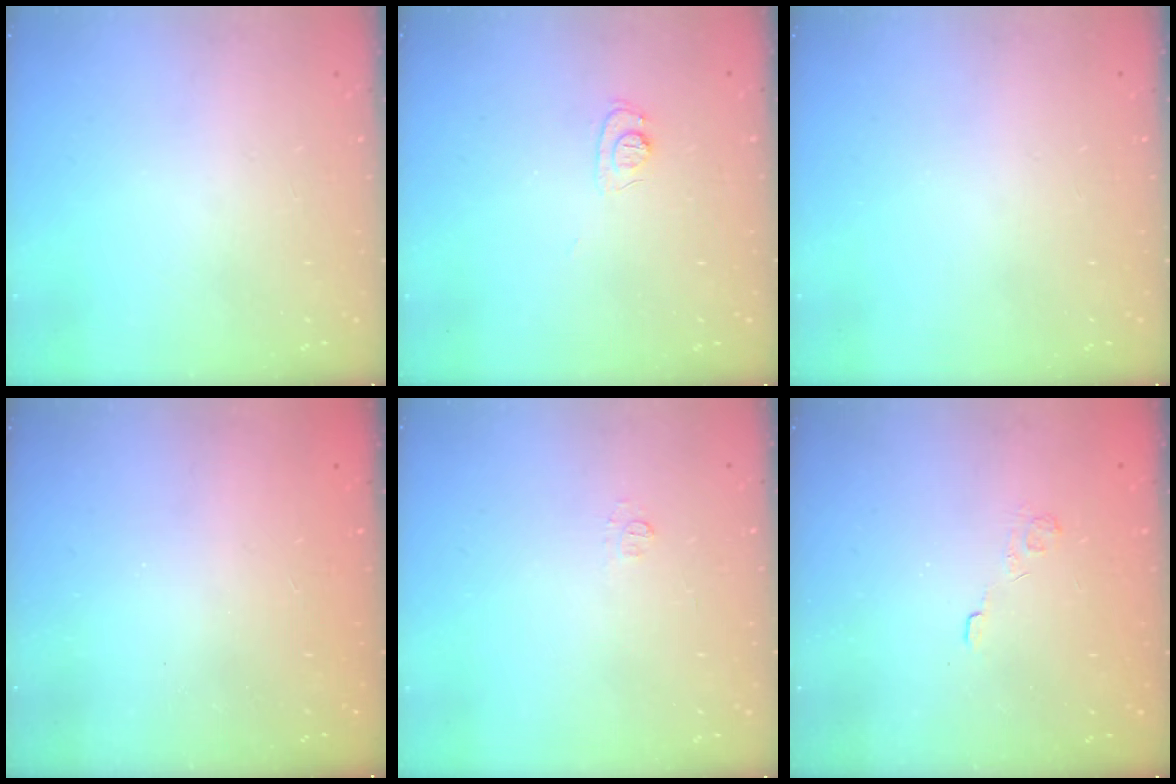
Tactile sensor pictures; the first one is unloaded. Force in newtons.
{"total": 7.3, "press": 7.2, "slide": 0.8}
{"total": 0.0}
{"total": 2.3, "press": 2.2, "slide": 0.8}
{"total": 3.5, "press": 3.5, "slide": 0.5}
{"total": 2.4, "press": 1.9, "slide": 1.4}